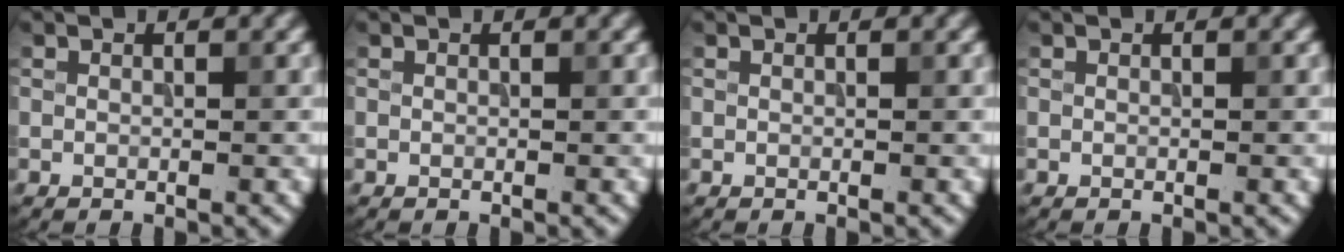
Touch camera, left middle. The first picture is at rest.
{"total": 0.0}
{"total": 0.0}
{"total": 0.0}